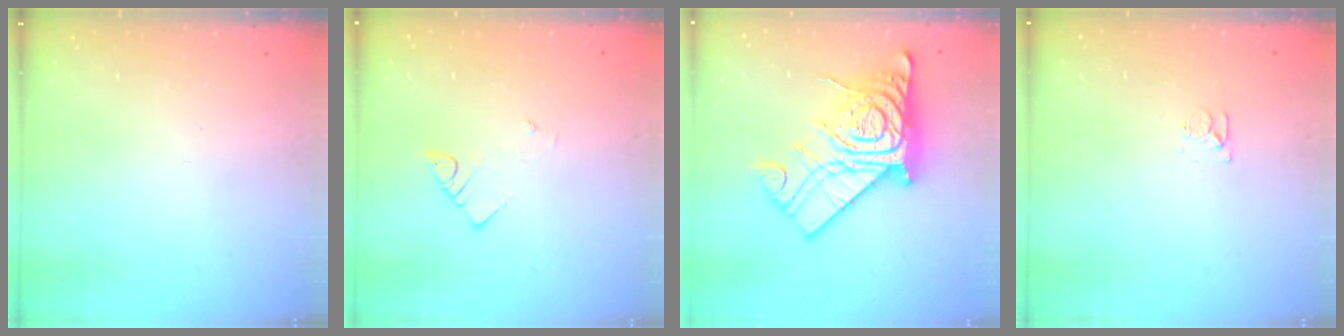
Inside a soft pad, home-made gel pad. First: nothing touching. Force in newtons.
{"total": 2.6, "press": 2.6, "slide": 0.2}
{"total": 23.2, "press": 23.1, "slide": 2.3}
{"total": 3.6, "press": 3.6, "slide": 0.3}